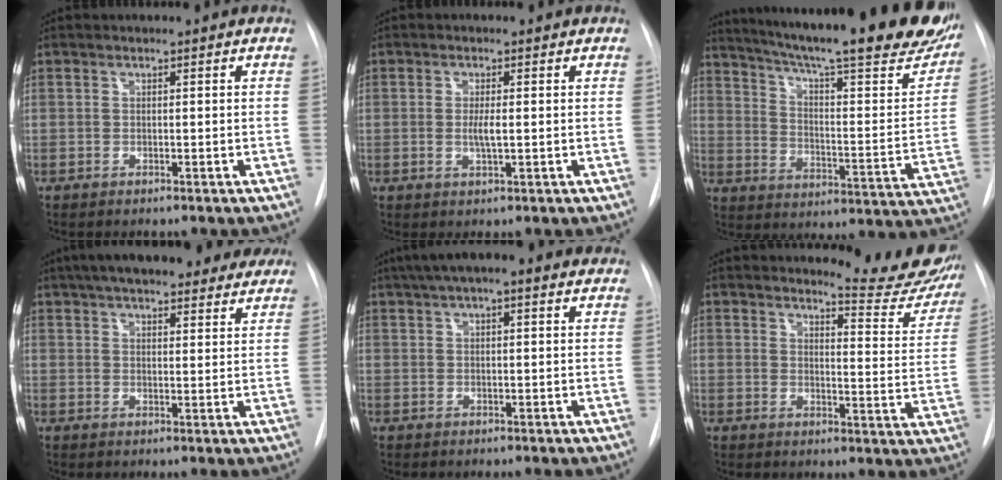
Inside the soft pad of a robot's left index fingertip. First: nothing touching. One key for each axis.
{"total": 2.3, "fx": -0.1, "fy": 0.2, "fz": 2.3, "tx": -0.047, "ty": -0.005, "tz": -0.002}
{"total": 32.4, "fx": 26.1, "fy": 4.6, "fz": 18.6, "tx": -0.258, "ty": -0.057, "tz": 0.335}
{"total": 21.0, "fx": 17.5, "fy": 5.6, "fz": 10.1, "tx": -0.163, "ty": 0.034, "tz": 0.224}
{"total": 11.2, "fx": 8.2, "fy": 2.6, "fz": 7.1, "tx": -0.119, "ty": 0.043, "tz": 0.117}
{"total": 13.9, "fx": 13.4, "fy": 1.3, "fz": 3.7, "tx": -0.030, "ty": -0.093, "tz": 0.137}